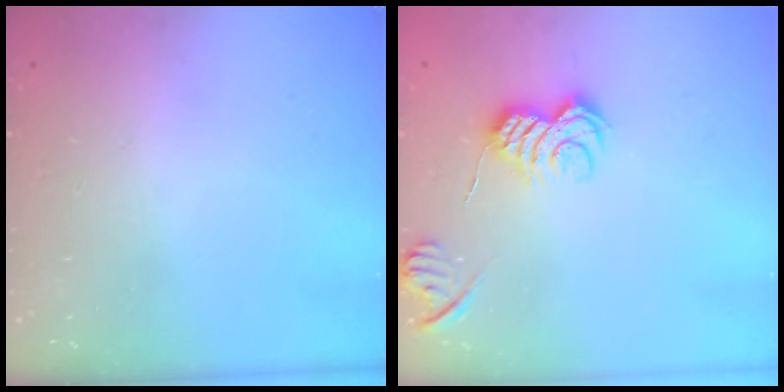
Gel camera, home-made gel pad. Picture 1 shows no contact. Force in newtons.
{"total": 8.5, "press": 8.5, "slide": 0.6}